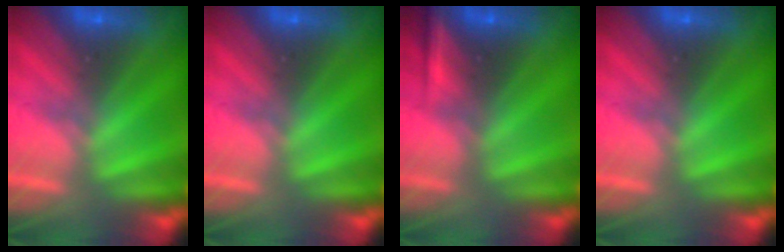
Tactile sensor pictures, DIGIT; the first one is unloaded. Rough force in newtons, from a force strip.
{"total": 0.0}
{"total": 2.3}
{"total": 0.0}